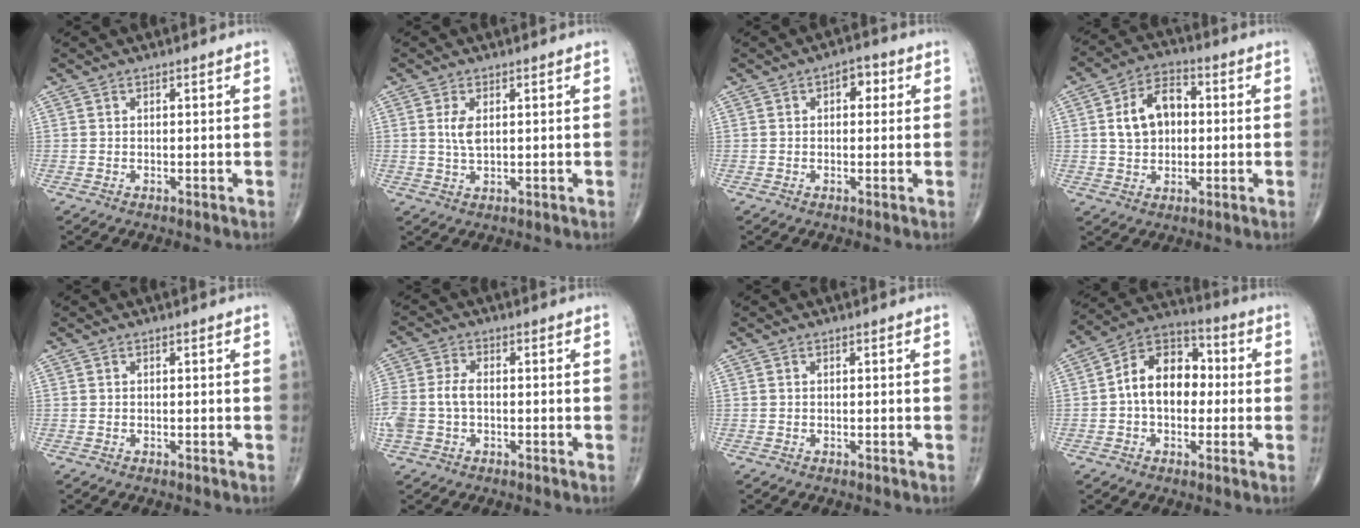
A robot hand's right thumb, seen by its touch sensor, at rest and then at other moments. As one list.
[{"total": 3.4, "force": [0.8, 1.6, 2.9], "torque": [-0.062, -0.003, 0.017]}, {"total": 3.6, "force": [0.9, 2.3, 2.7], "torque": [-0.017, 0.005, 0.005]}, {"total": 10.1, "force": [1.1, 7.1, 7.1], "torque": [-0.106, 0.018, 0.014]}, {"total": 0.0}, {"total": 7.6, "force": [-0.9, 4.9, 5.8], "torque": [-0.148, 0.018, -0.019]}, {"total": 0.0}, {"total": 12.9, "force": [0.0, 8.9, 9.3], "torque": [-0.121, 0.036, -0.014]}]